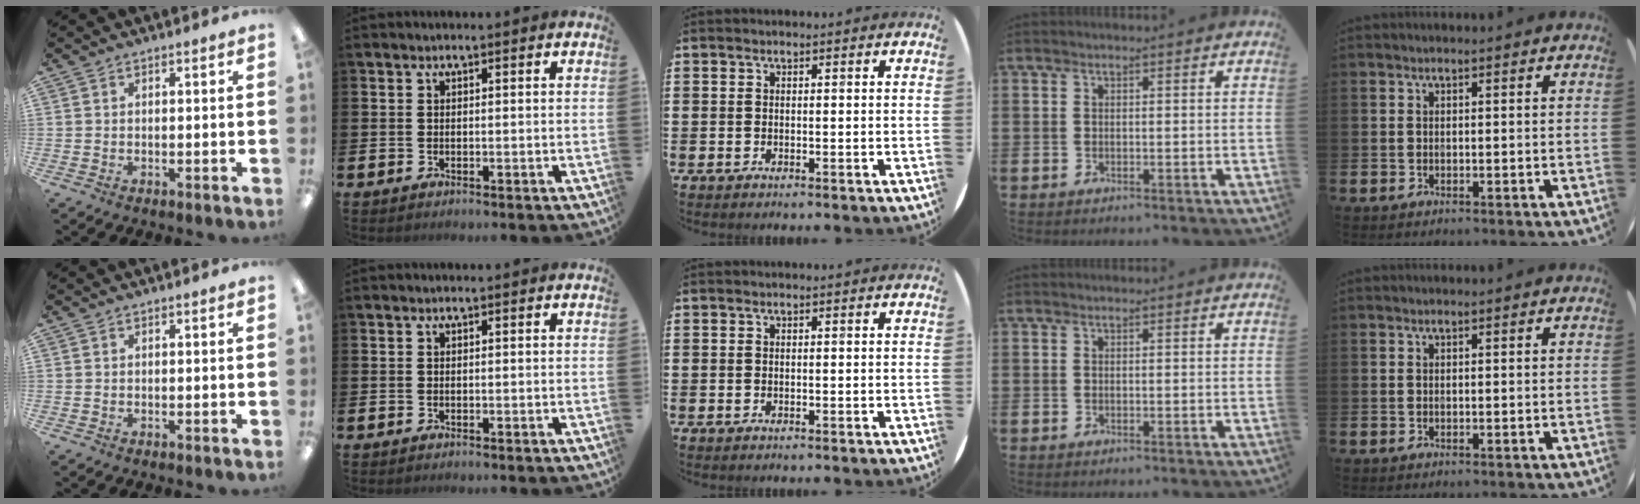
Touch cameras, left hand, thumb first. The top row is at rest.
{}